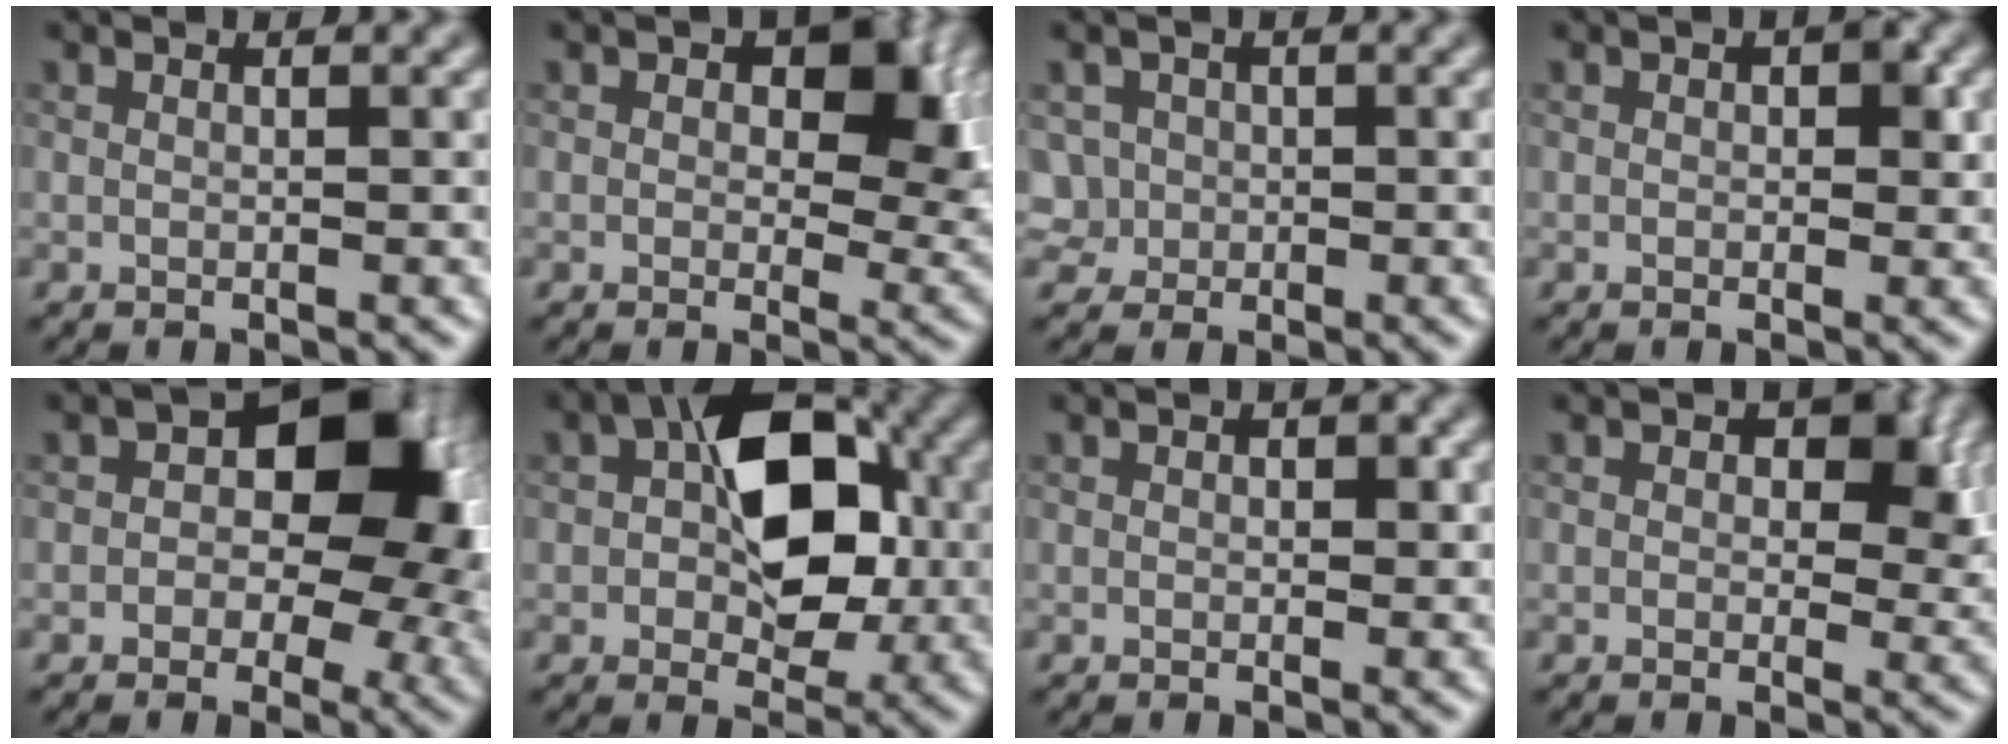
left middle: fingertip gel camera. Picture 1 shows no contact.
{"total": 5.8, "force": [1.4, 3.4, 4.4], "torque": [-0.066, 0.000, 0.034]}
{"total": 1.4, "force": [-0.5, 1.3, -0.2], "torque": [-0.007, 0.002, 0.008]}
{"total": 1.1, "force": [0.1, 0.5, 0.9], "torque": [-0.018, 0.007, 0.016]}
{"total": 9.8, "force": [1.1, 6.3, 7.4], "torque": [-0.084, 0.011, 0.021]}
{"total": 8.8, "force": [0.7, 5.6, 6.8], "torque": [-0.109, 0.017, 0.019]}
{"total": 0.5, "force": [0.0, 0.2, 0.5], "torque": [-0.008, 0.003, 0.017]}
{"total": 4.1, "force": [1.0, 2.6, 3.1], "torque": [-0.048, 0.002, 0.026]}